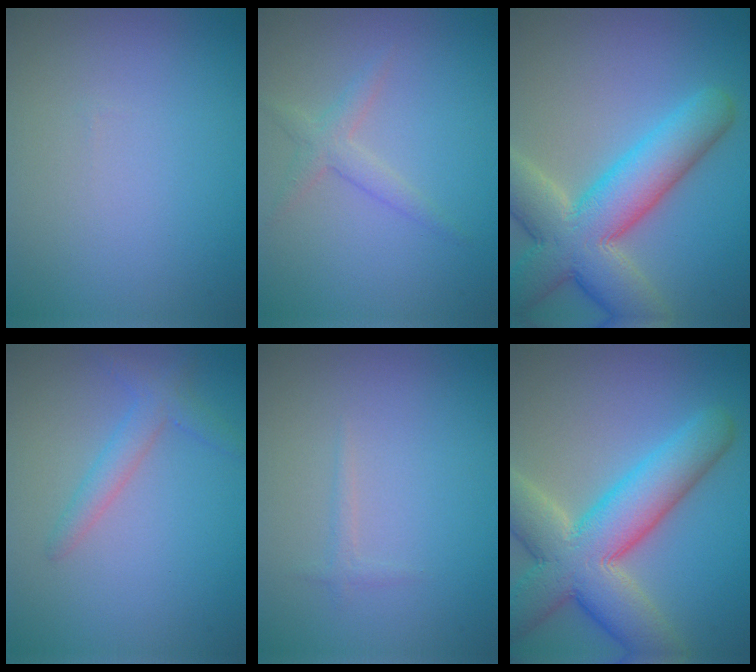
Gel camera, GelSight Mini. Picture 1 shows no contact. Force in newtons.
{"total": 1.8, "press": 1.8, "slide": 0.1}
{"total": 9.6, "press": 9.6, "slide": 0.8}
{"total": 2.2, "press": 2.2, "slide": 0.1}
{"total": 0.7, "press": 0.7, "slide": 0.1}
{"total": 10.3, "press": 10.2, "slide": 1.0}